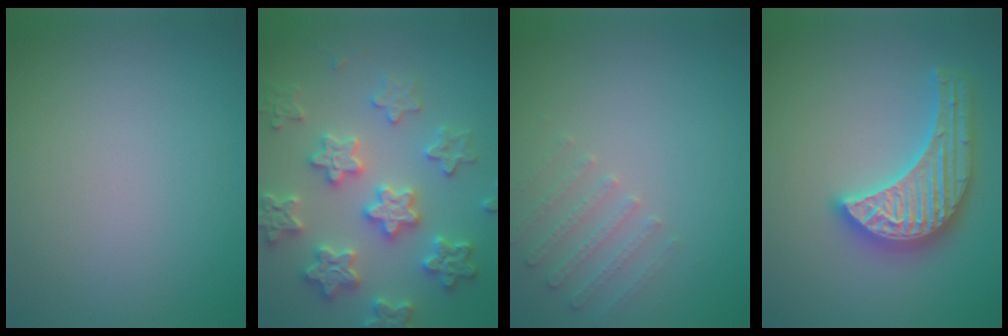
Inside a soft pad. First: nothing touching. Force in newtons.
{"total": 6.1, "press": 6.0, "slide": 1.3}
{"total": 1.9, "press": 1.8, "slide": 0.6}
{"total": 5.5, "press": 5.5, "slide": 0.6}